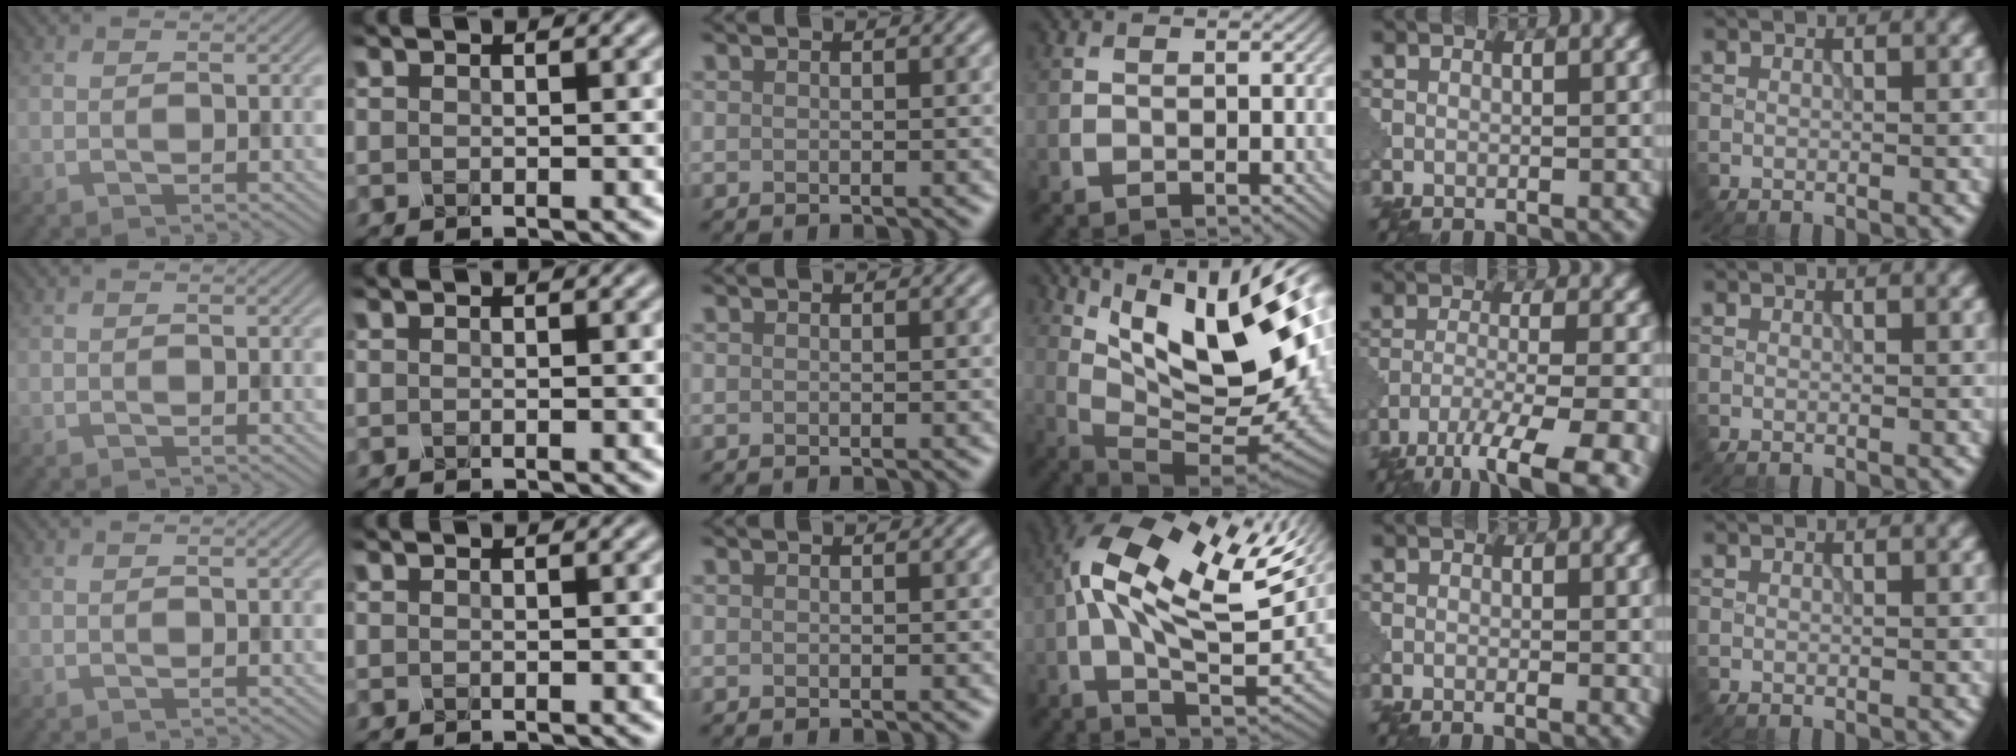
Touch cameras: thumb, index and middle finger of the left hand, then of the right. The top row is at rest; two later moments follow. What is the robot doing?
{"motion": "shake", "object": "salt shaker"}